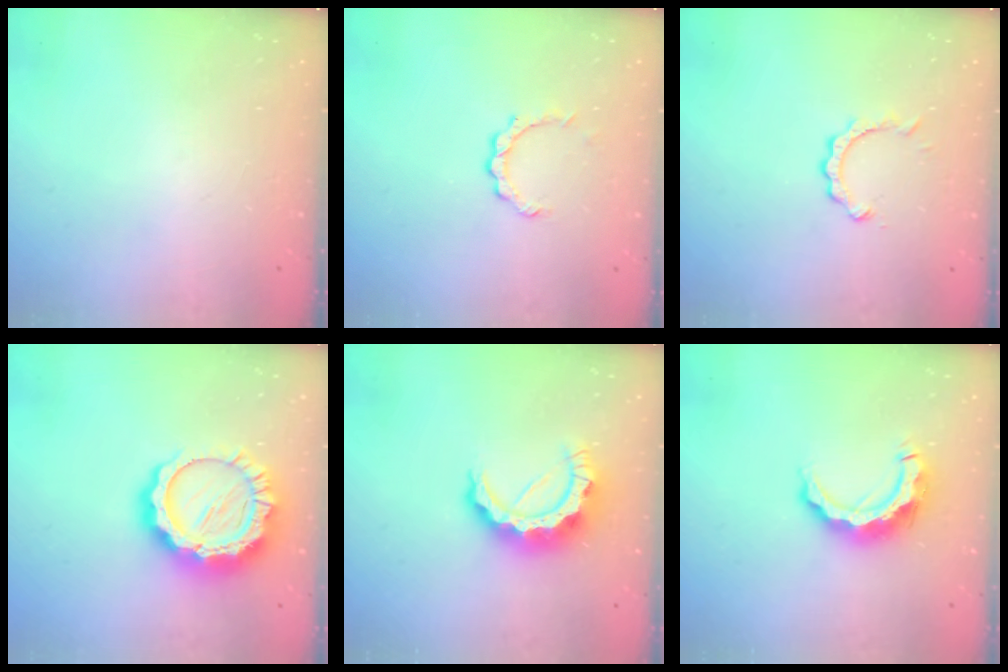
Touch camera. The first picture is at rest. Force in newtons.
{"total": 3.8, "press": 3.8, "slide": 0.4}
{"total": 2.8, "press": 2.8, "slide": 0.4}
{"total": 16.4, "press": 16.3, "slide": 1.4}
{"total": 10.8, "press": 10.7, "slide": 1.2}
{"total": 10.8, "press": 10.8, "slide": 1.0}